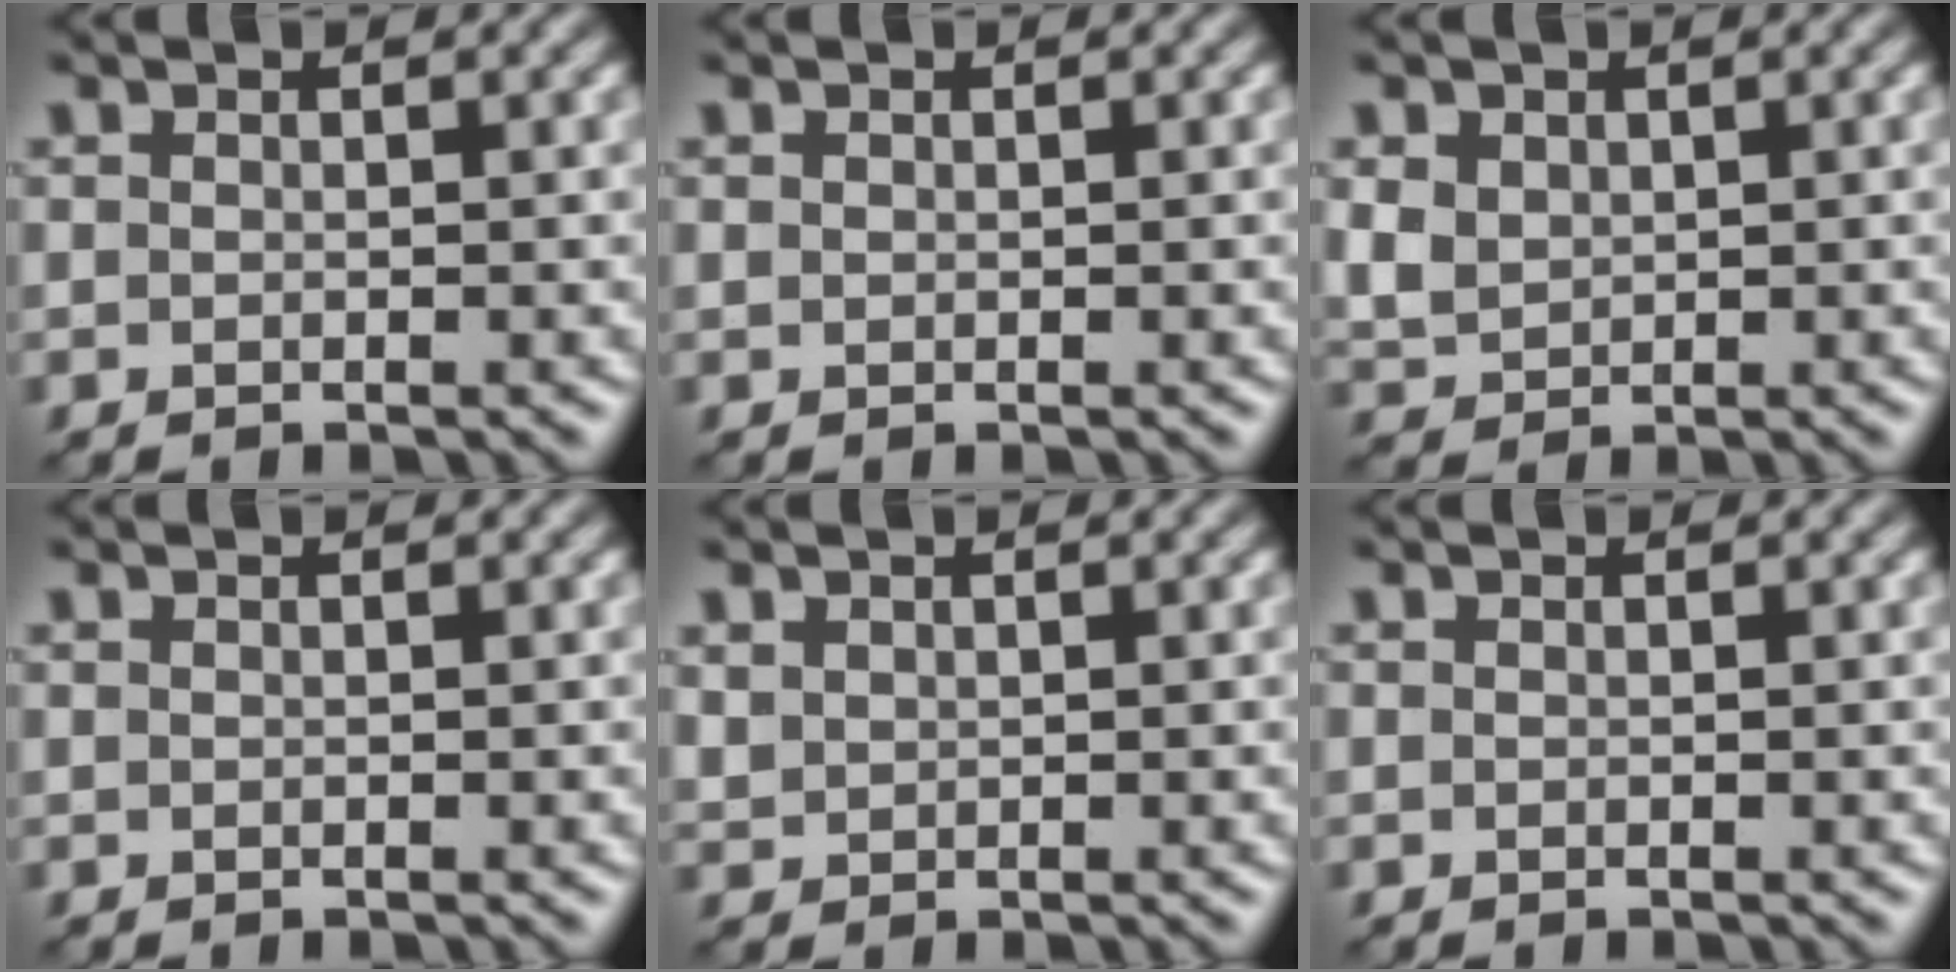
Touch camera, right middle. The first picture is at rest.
{"total": 0.0}
{"total": 2.5, "force": [0.8, 2.0, 1.2], "torque": [-0.034, -0.001, 0.018]}
{"total": 0.0}
{"total": 1.1, "force": [0.7, 0.8, 0.3], "torque": [-0.008, -0.002, 0.018]}
{"total": 0.0}